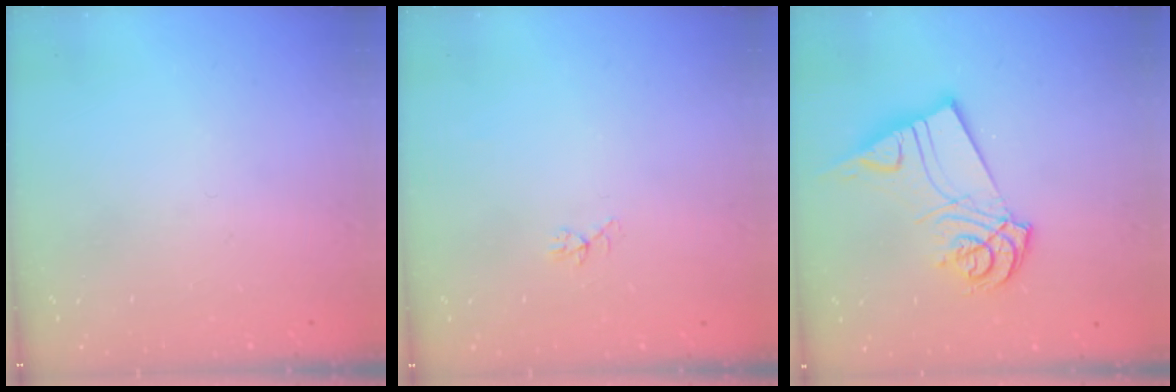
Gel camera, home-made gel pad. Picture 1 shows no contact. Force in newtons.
{"total": 4.3, "press": 4.3, "slide": 0.3}
{"total": 12.1, "press": 12.0, "slide": 1.7}